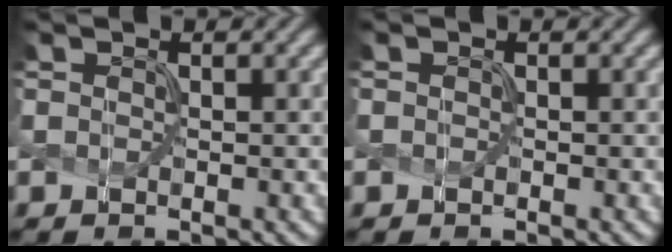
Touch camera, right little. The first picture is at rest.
{"total": 0.0}